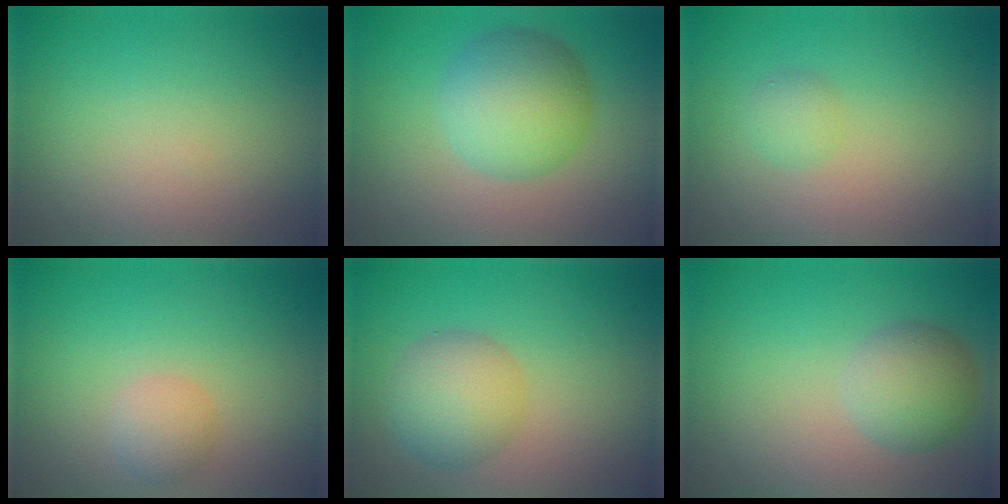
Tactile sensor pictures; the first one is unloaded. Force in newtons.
{"total": 6.2, "press": 6.2, "slide": 0.0}
{"total": 1.3, "press": 1.3, "slide": 0.1}
{"total": 1.9, "press": 1.9, "slide": 0.1}
{"total": 4.3, "press": 4.3, "slide": 0.2}
{"total": 3.6, "press": 3.6, "slide": 0.2}